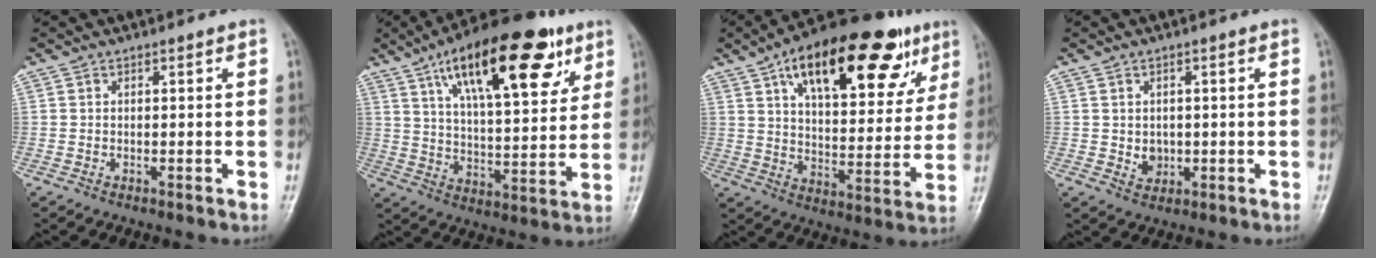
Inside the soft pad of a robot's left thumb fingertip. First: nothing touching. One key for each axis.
{"total": 24.0, "fx": 12.3, "fy": 9.1, "fz": 18.4, "tx": -0.259, "ty": -0.025, "tz": 0.198}
{"total": 26.8, "fx": 14.2, "fy": 11.6, "fz": 19.5, "tx": -0.256, "ty": -0.010, "tz": 0.215}
{"total": 3.0, "fx": 0.0, "fy": 2.5, "fz": 1.6, "tx": -0.014, "ty": -0.001, "tz": 0.008}